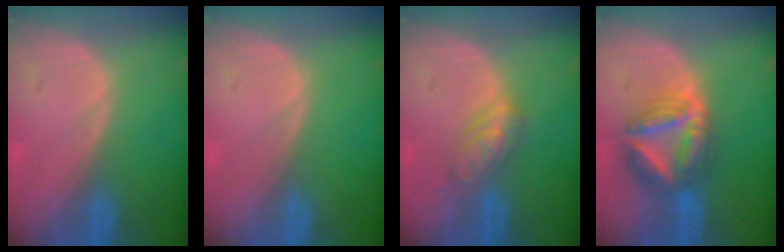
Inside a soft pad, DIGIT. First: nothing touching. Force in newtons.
{"total": 0.0}
{"total": 4.7, "press": 4.5, "slide": 1.3}
{"total": 8.5, "press": 8.4, "slide": 0.8}